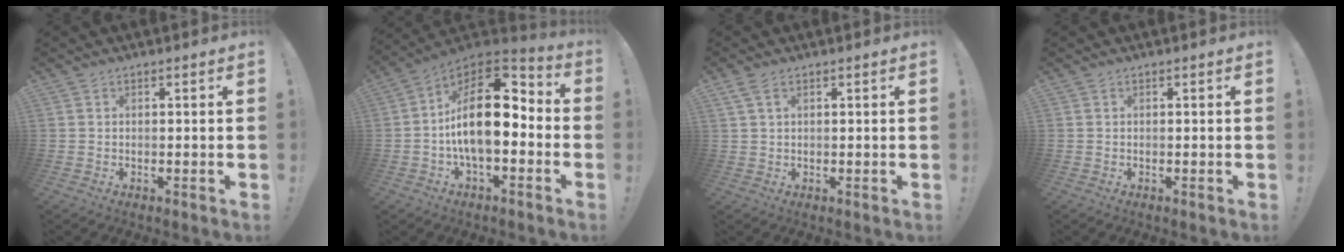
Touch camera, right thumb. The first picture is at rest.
{"total": 18.9, "force": [-0.1, 9.4, 16.3], "torque": [-0.285, 0.010, -0.001]}
{"total": 3.2, "force": [1.6, 1.7, 2.3], "torque": [-0.044, 0.003, 0.030]}
{"total": 0.0}